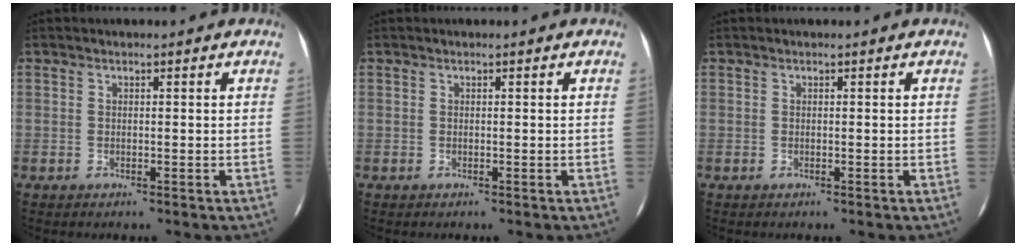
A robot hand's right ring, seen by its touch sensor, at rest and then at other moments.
{"total": 0.0}
{"total": 0.0}